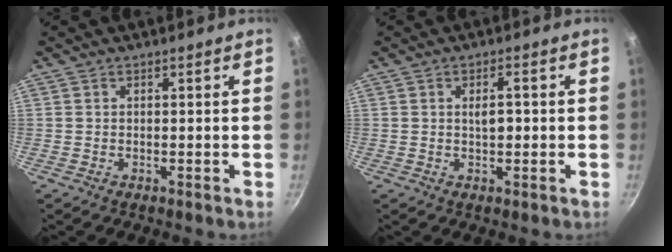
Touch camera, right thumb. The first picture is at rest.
{"total": 3.2, "force": [0.0, 1.3, 2.9], "torque": [-0.039, 0.004, 0.000]}